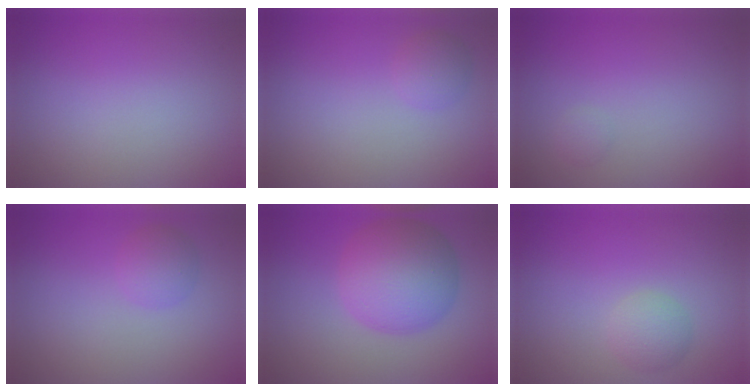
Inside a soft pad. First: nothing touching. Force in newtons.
{"total": 1.5, "press": 1.5, "slide": 0.1}
{"total": 0.6, "press": 0.6, "slide": 0.0}
{"total": 1.8, "press": 1.8, "slide": 0.1}
{"total": 7.8, "press": 7.8, "slide": 0.1}
{"total": 2.1, "press": 2.1, "slide": 0.1}